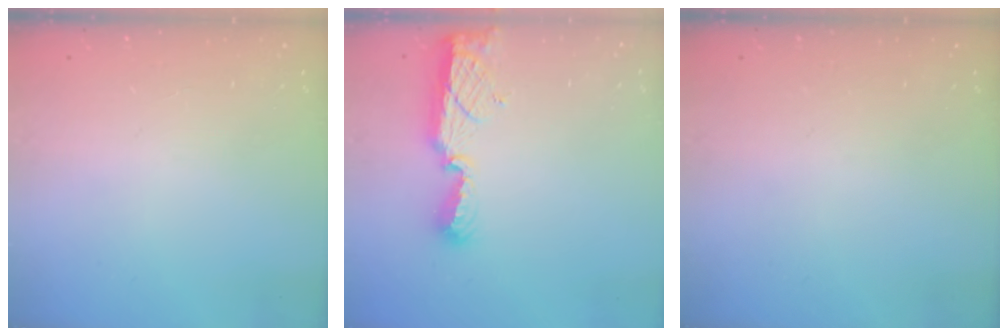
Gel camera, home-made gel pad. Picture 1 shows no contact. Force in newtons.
{"total": 11.4, "press": 10.2, "slide": 4.9}
{"total": 0.0}